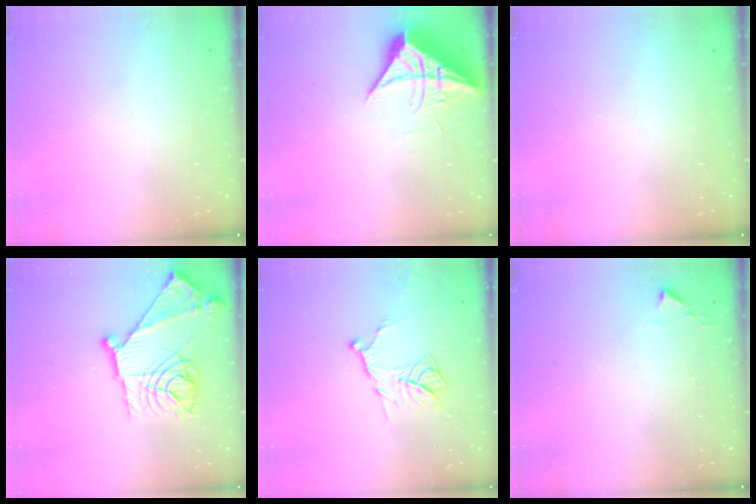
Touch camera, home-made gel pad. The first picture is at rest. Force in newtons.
{"total": 9.4, "press": 9.3, "slide": 1.0}
{"total": 0.0}
{"total": 22.2, "press": 22.1, "slide": 2.3}
{"total": 12.3, "press": 12.2, "slide": 1.2}
{"total": 2.4, "press": 2.4, "slide": 0.3}